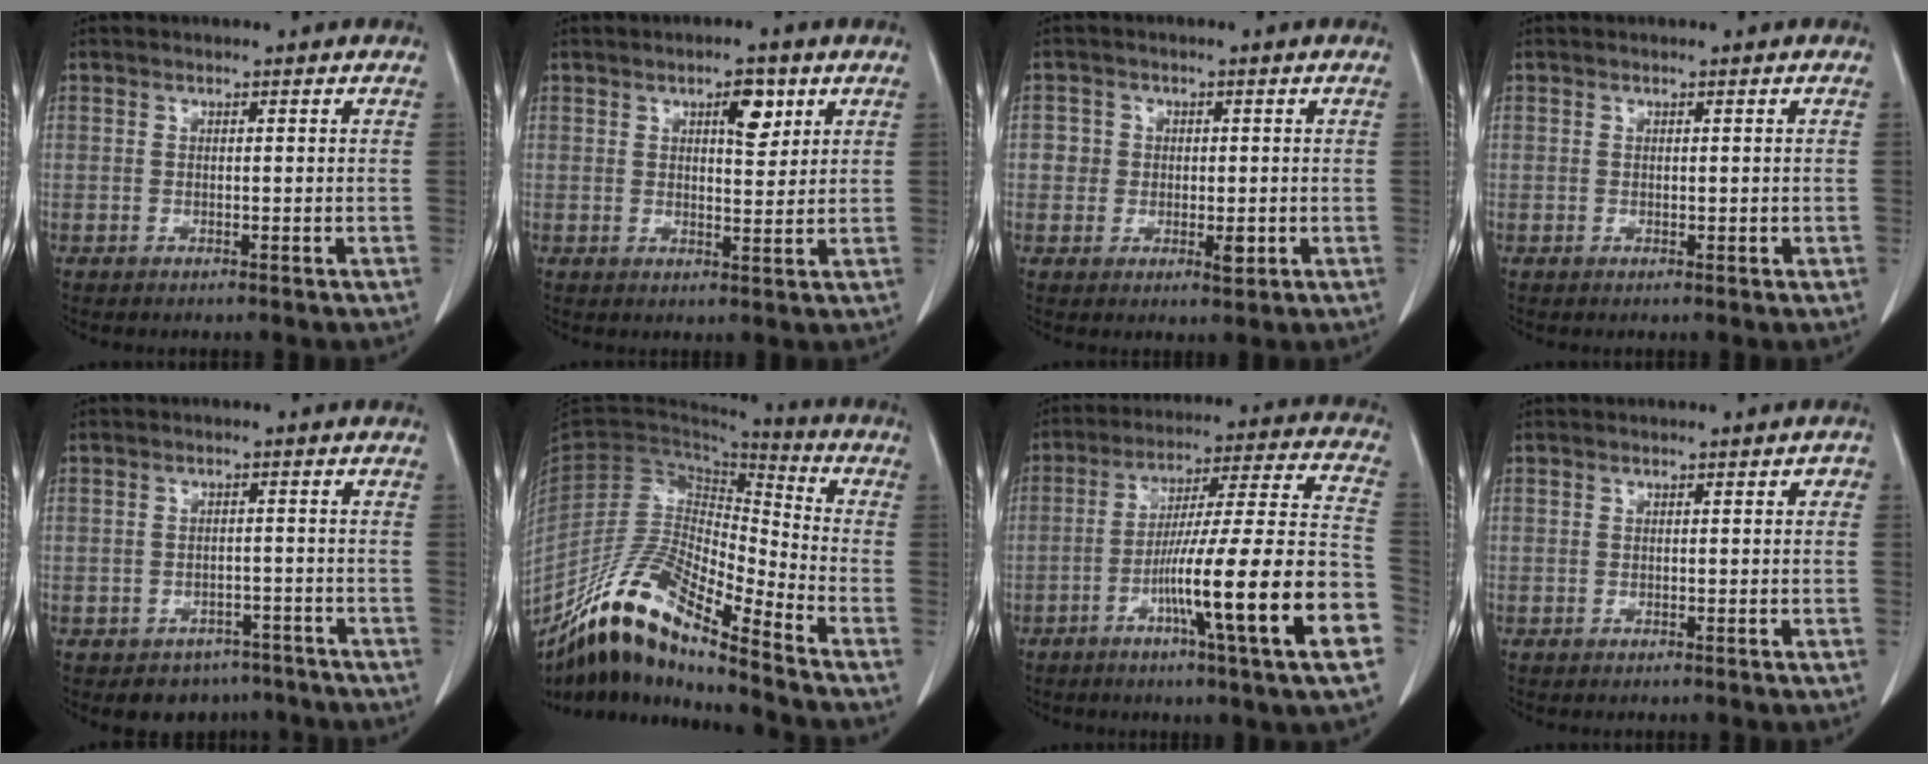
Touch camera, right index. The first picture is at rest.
{"total": 4.5, "force": [2.2, 1.6, 3.6], "torque": [-0.055, -0.002, 0.033]}
{"total": 3.7, "force": [-0.4, 3.1, 1.9], "torque": [-0.017, 0.004, -0.006]}
{"total": 0.7, "force": [-0.1, 0.5, 0.6], "torque": [-0.006, -0.001, 0.000]}
{"total": 5.5, "force": [-4.1, 3.6, 0.1], "torque": [0.016, 0.018, -0.054]}
{"total": 16.6, "force": [-13.3, 2.3, 9.7], "torque": [-0.180, 0.010, -0.244]}
{"total": 21.2, "force": [-8.0, -0.7, 19.6], "torque": [-0.274, -0.007, -0.132]}
{"total": 1.0, "force": [0.0, 0.4, 0.9], "torque": [-0.004, 0.006, -0.002]}